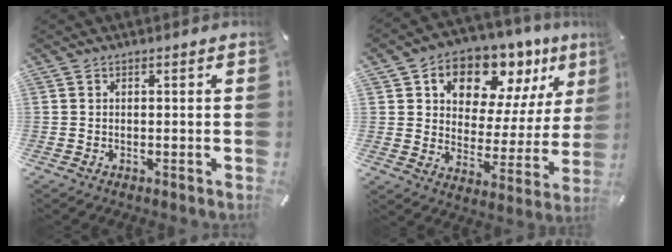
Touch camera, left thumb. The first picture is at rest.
{"total": 13.2, "force": [9.3, 8.1, 4.8], "torque": [-0.076, -0.078, 0.166]}